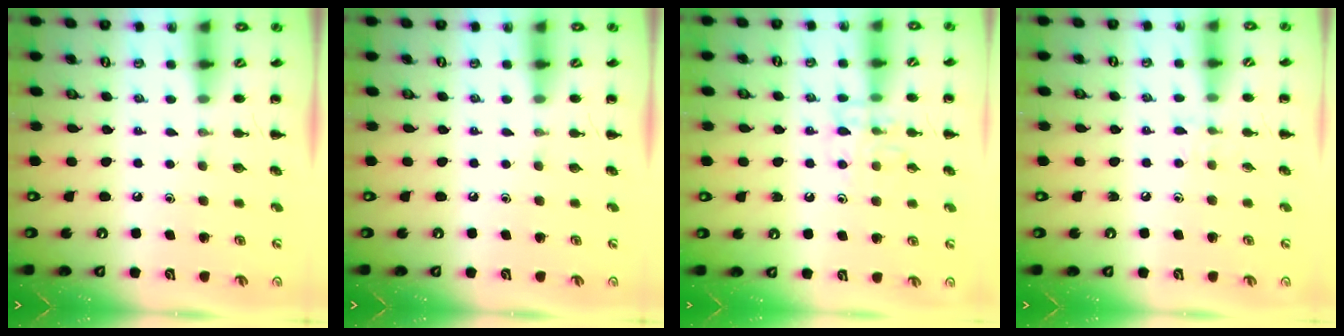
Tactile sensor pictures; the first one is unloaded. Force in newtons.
{"total": 0.0}
{"total": 8.7, "press": 8.7, "slide": 0.4}
{"total": 4.4, "press": 4.0, "slide": 1.7}